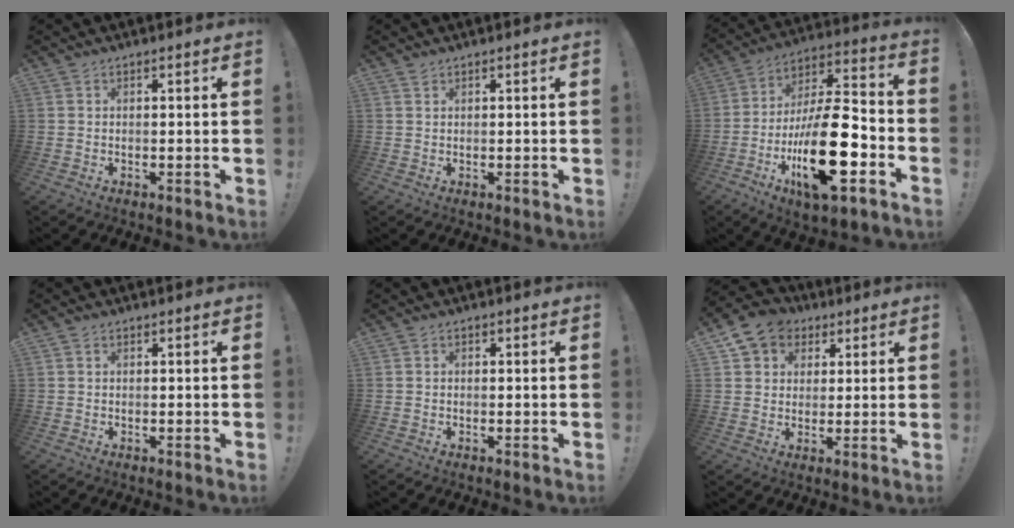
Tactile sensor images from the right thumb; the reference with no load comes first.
{"total": 0.6, "force": [0.5, 0.2, 0.1], "torque": [-0.001, -0.001, 0.010]}
{"total": 24.3, "force": [-9.0, 9.9, 20.2], "torque": [-0.363, 0.052, -0.137]}
{"total": 0.6, "force": [0.3, 0.5, 0.1], "torque": [-0.001, 0.001, 0.006]}
{"total": 0.8, "force": [-0.2, 0.7, 0.2], "torque": [-0.007, 0.005, -0.003]}
{"total": 9.0, "force": [3.8, 7.7, 2.7], "torque": [-0.040, -0.017, 0.079]}